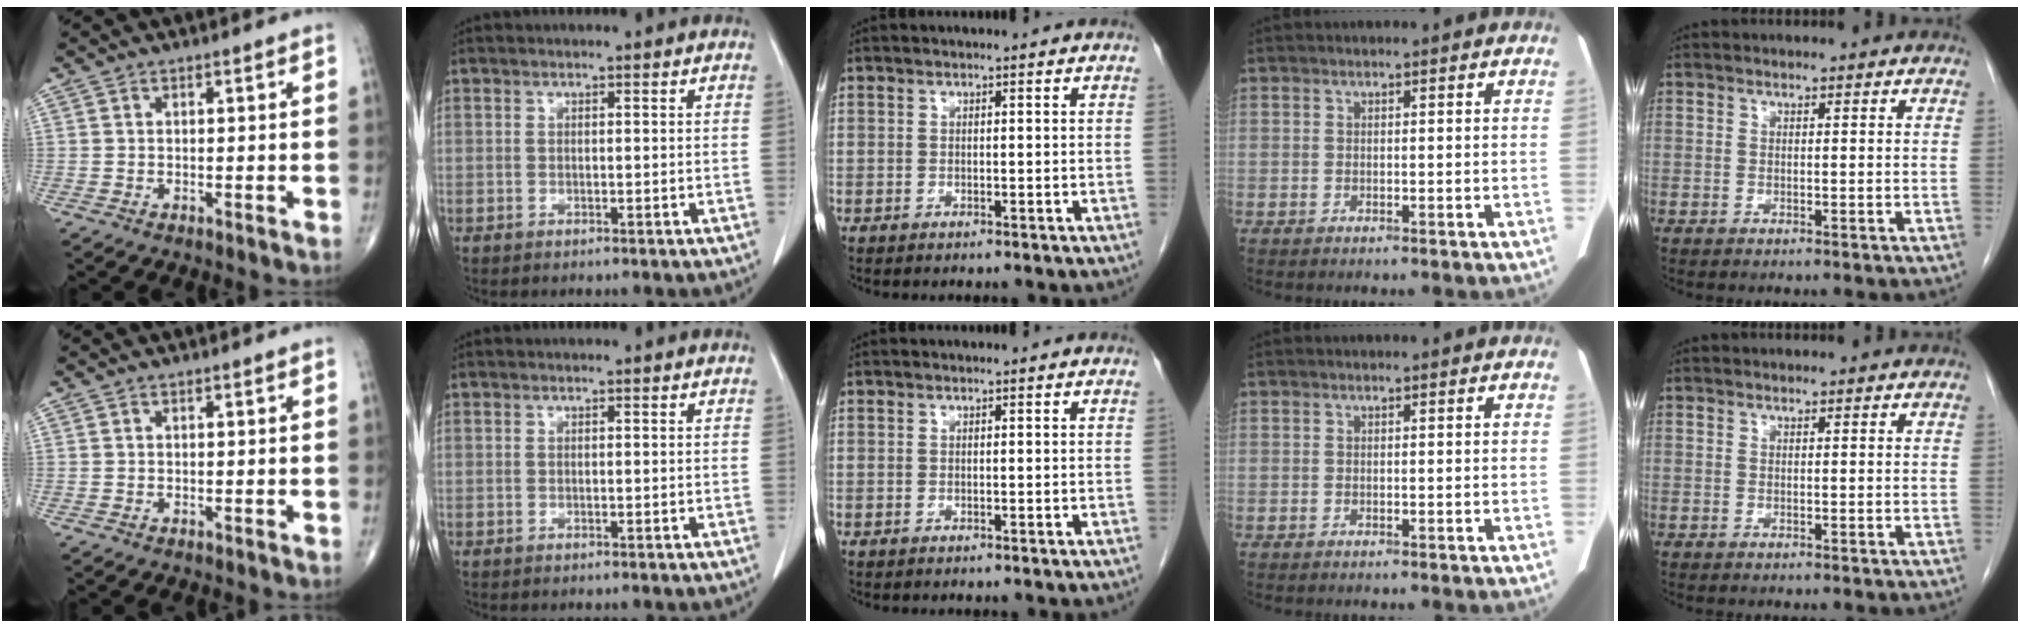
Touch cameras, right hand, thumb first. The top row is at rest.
{}